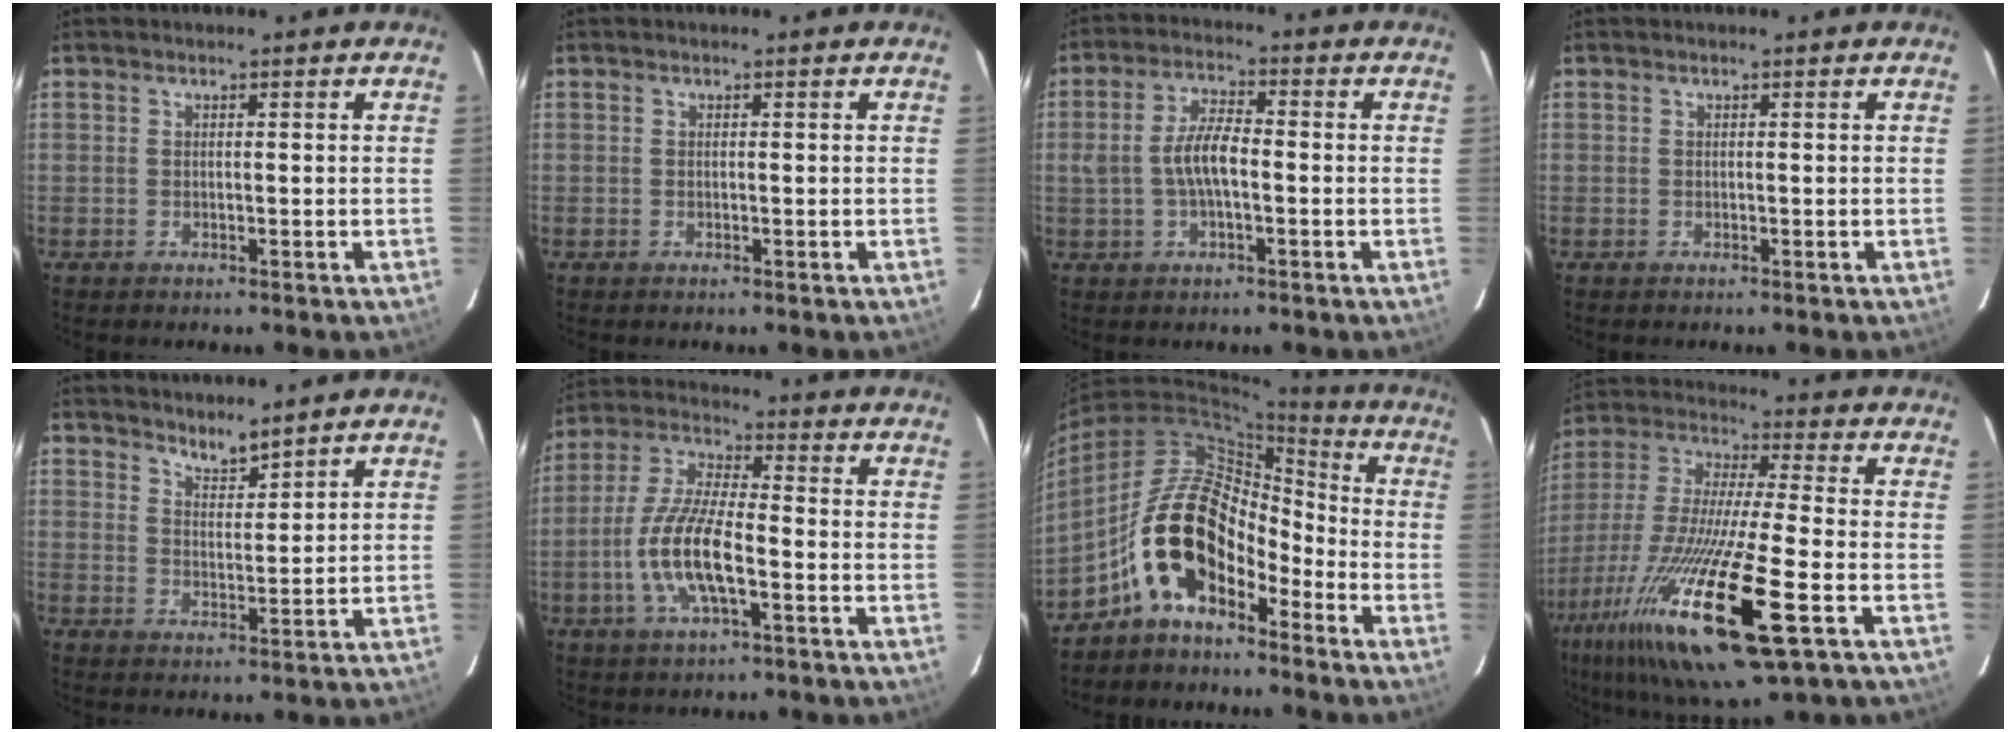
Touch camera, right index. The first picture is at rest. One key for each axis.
{"total": 0.0}
{"total": 6.7, "fx": -1.0, "fy": 2.6, "fz": 6.1, "tx": -0.120, "ty": 0.010, "tz": -0.017}
{"total": 0.0}
{"total": 3.8, "fx": 3.5, "fy": 0.5, "fz": 1.4, "tx": -0.021, "ty": -0.001, "tz": 0.061}
{"total": 12.6, "fx": -4.0, "fy": 3.7, "fz": 11.4, "tx": -0.241, "ty": -0.001, "tz": -0.078}
{"total": 14.3, "fx": -8.2, "fy": 7.2, "fz": 9.2, "tx": -0.167, "ty": 0.023, "tz": -0.160}
{"total": 26.3, "fx": -11.6, "fy": 3.7, "fz": 23.4, "tx": -0.462, "ty": -0.063, "tz": -0.221}